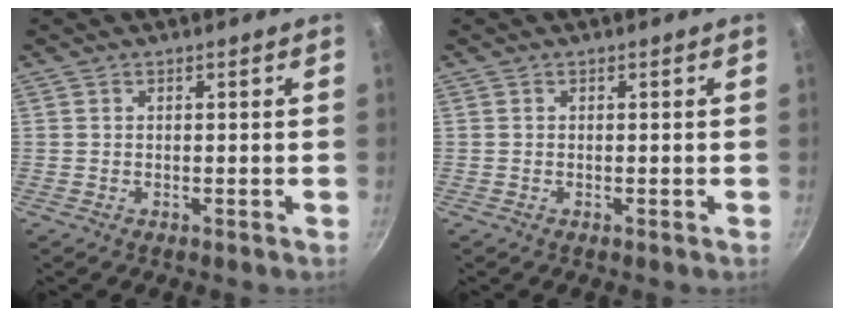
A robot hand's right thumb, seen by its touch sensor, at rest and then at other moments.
{"total": 0.0}